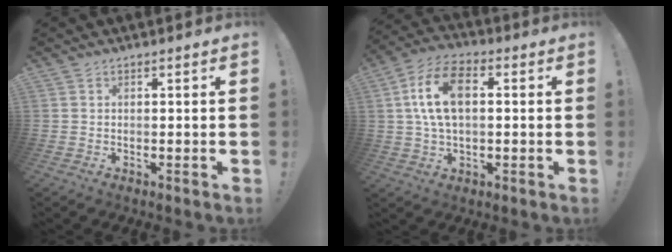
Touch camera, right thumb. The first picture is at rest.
{"total": 13.2, "force": [2.0, 7.9, 10.3], "torque": [-0.186, 0.004, 0.035]}